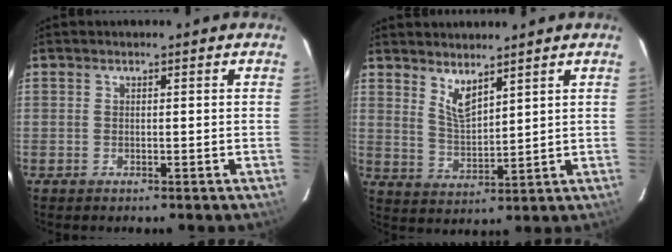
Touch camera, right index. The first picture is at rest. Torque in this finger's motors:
{"motor_torque": [-0.04, 0.17, 0.06, 0.05]}